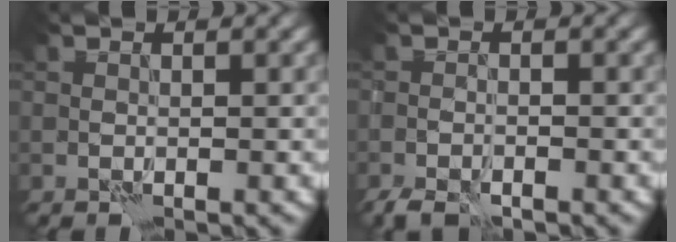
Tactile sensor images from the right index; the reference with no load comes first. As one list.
[{"total": 2.2, "force": [-1.9, 0.6, 0.9], "torque": [-0.016, -0.004, -0.039]}]